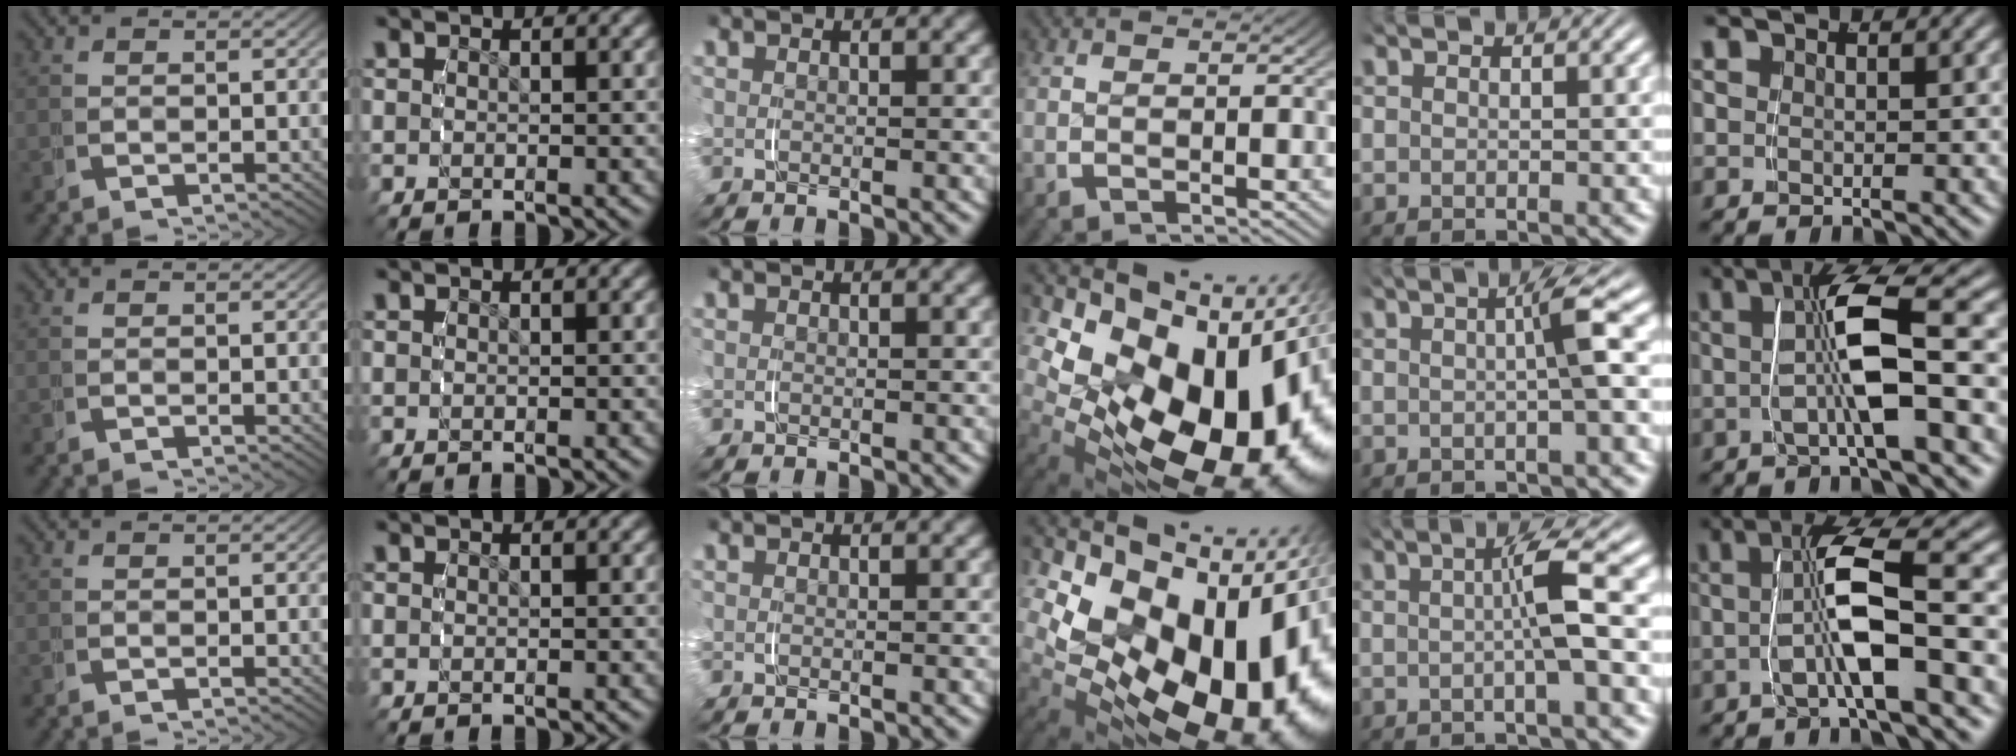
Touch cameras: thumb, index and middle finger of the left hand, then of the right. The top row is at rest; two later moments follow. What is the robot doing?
{"motion": "grasp_and_lifting", "object": "phone"}